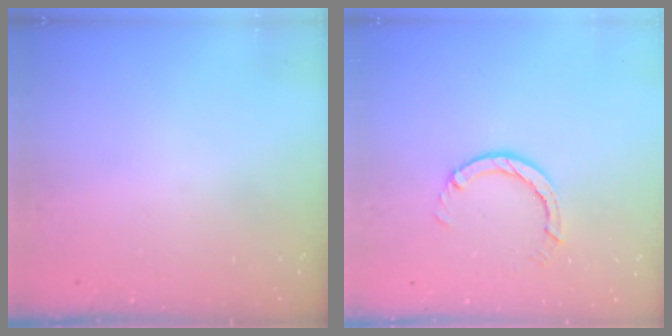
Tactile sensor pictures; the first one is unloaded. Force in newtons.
{"total": 2.9, "press": 2.9, "slide": 0.5}